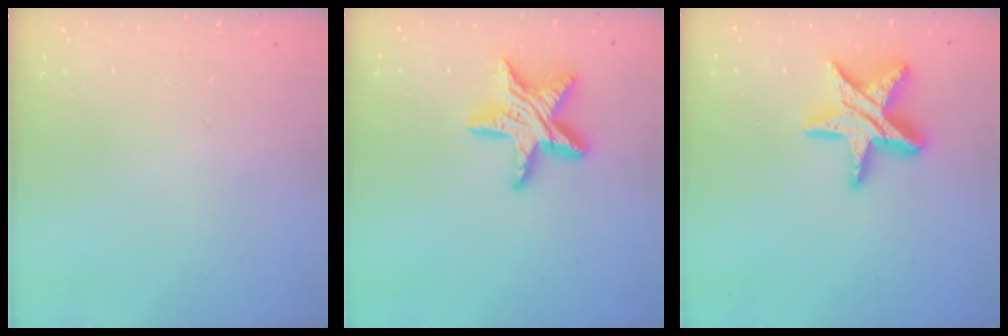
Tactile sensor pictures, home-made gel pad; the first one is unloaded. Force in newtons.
{"total": 15.1, "press": 15.0, "slide": 0.9}
{"total": 15.9, "press": 15.9, "slide": 1.2}